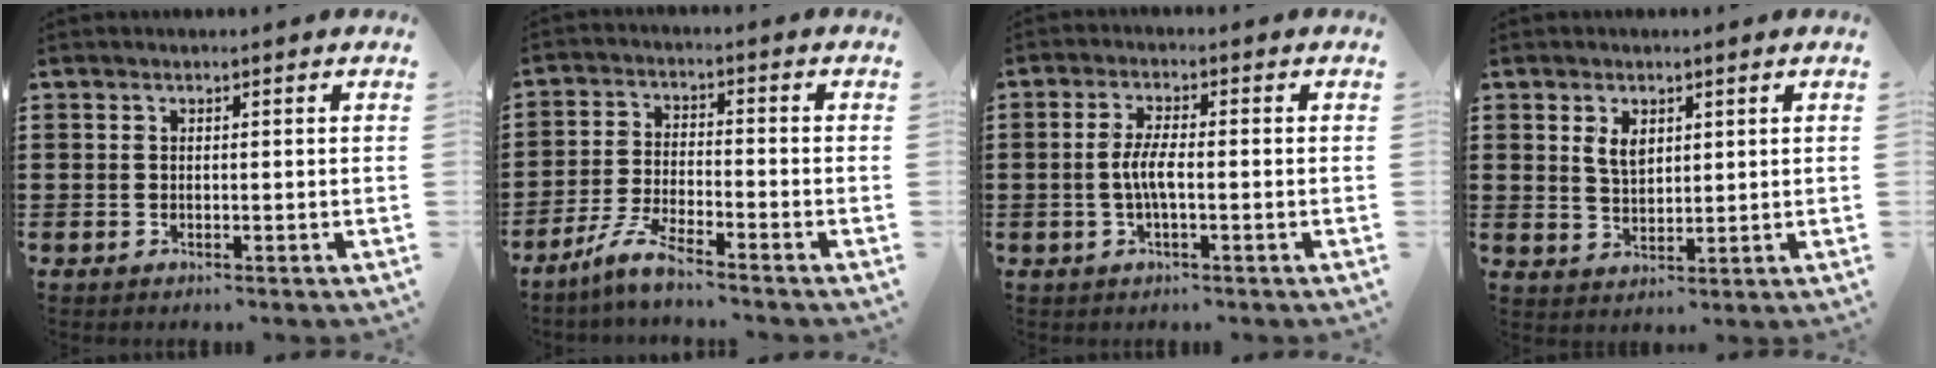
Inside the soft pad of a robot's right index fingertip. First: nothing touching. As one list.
[{"total": 5.7, "force": [-4.7, 0.2, 3.2], "torque": [-0.085, -0.010, -0.096]}, {"total": 3.9, "force": [-0.8, 0.8, 3.8], "torque": [-0.089, -0.007, -0.022]}, {"total": 3.5, "force": [1.7, 2.0, 2.3], "torque": [-0.050, 0.008, 0.030]}]